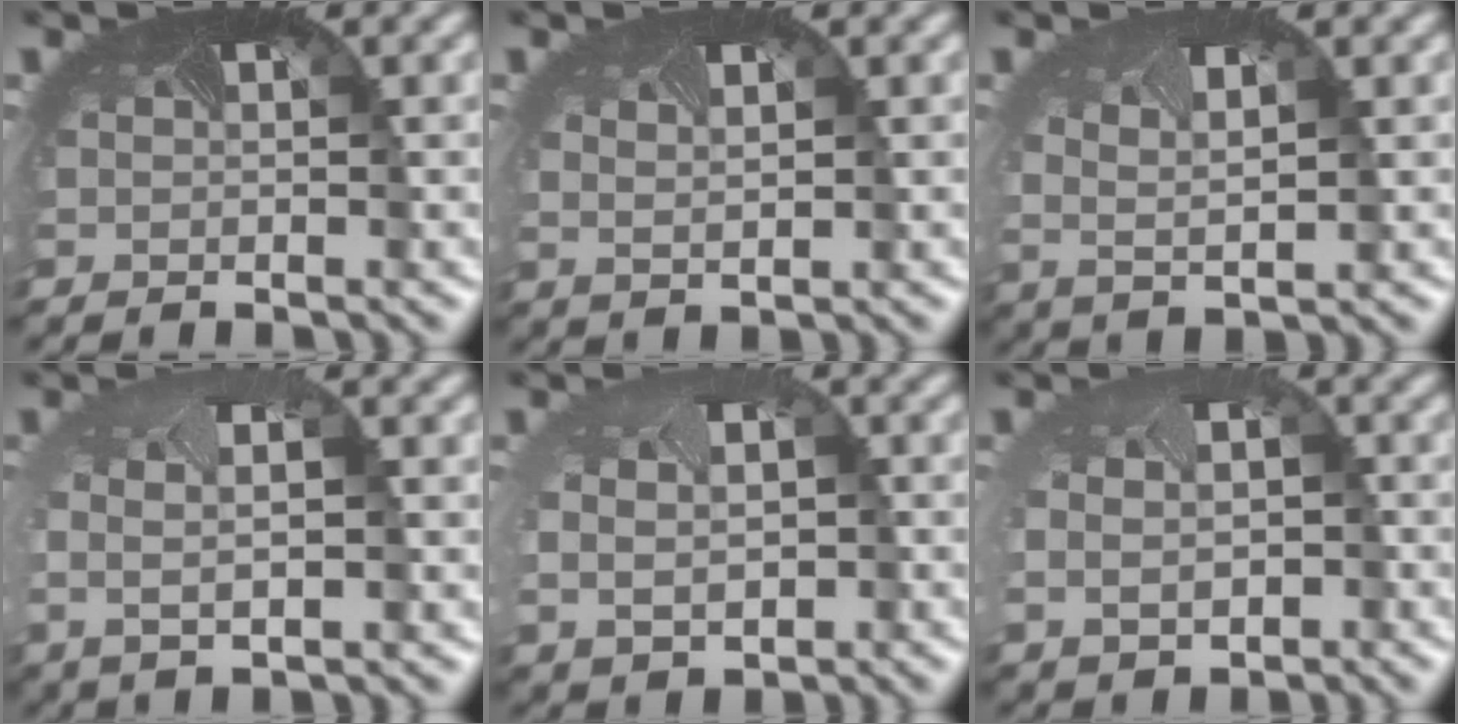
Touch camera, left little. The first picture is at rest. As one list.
[{"total": 0.6, "force": [0.4, -0.1, 0.3], "torque": [-0.013, -0.004, 0.008]}, {"total": 1.3, "force": [0.5, 0.0, 1.3], "torque": [-0.045, -0.007, 0.007]}, {"total": 2.2, "force": [-0.1, 0.7, 2.1], "torque": [-0.057, -0.005, -0.002]}, {"total": 5.4, "force": [-0.6, 4.2, 3.3], "torque": [-0.058, -0.012, -0.006]}, {"total": 4.8, "force": [-1.0, 3.7, 2.9], "torque": [-0.054, -0.018, -0.008]}]